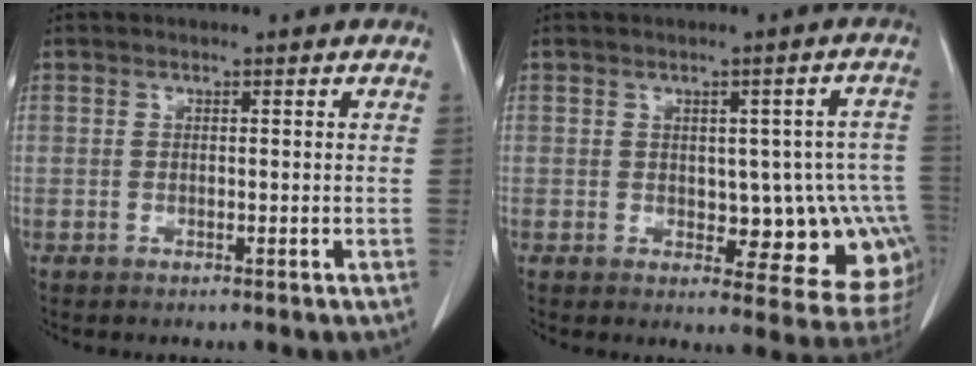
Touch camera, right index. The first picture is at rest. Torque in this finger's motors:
{"motor_torque": [0.31, 0.12, 0.15, 0.03]}